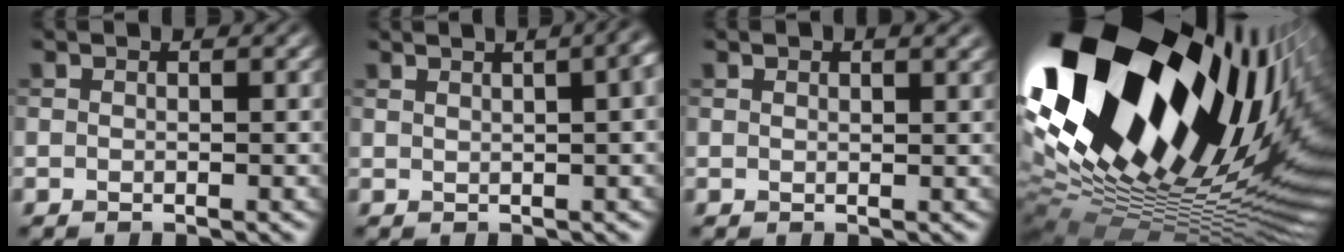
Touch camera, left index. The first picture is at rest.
{"total": 6.6, "force": [2.4, 3.1, 5.3], "torque": [-0.015, 0.045, -0.001]}
{"total": 2.3, "force": [1.6, 0.8, 1.5], "torque": [-0.015, -0.002, 0.025]}
{"total": 22.6, "force": [6.5, 12.0, 17.9], "torque": [-0.325, -0.007, 0.113]}